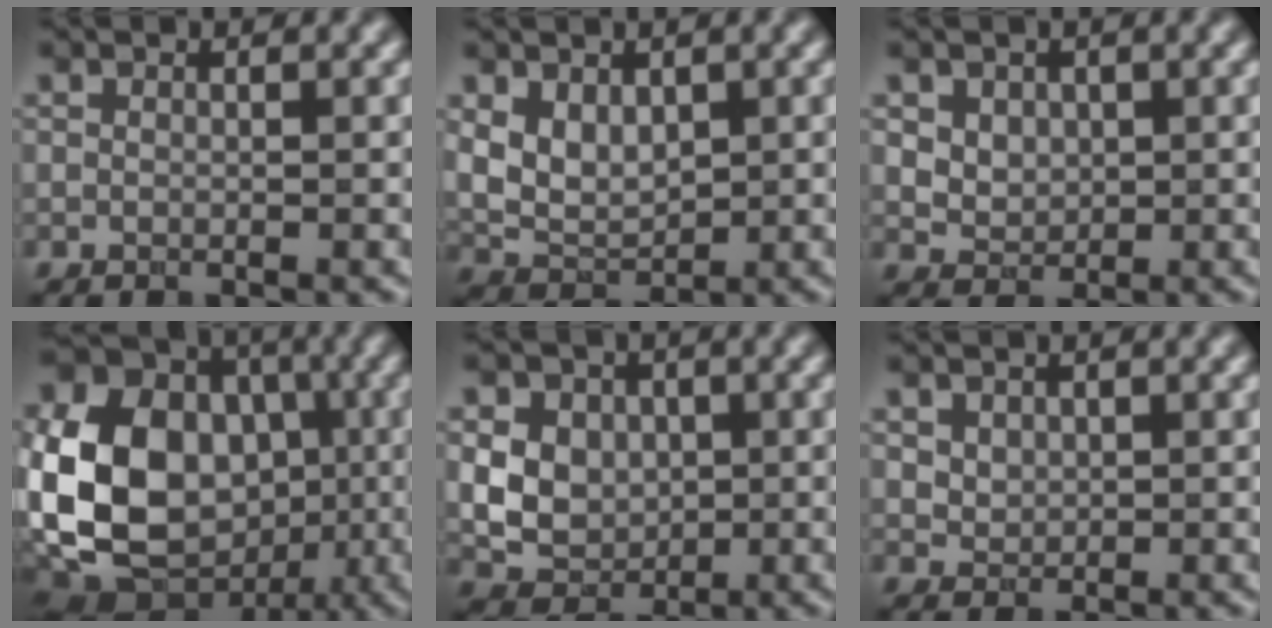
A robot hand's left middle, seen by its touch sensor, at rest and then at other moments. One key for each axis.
{"total": 3.7, "fx": 0.9, "fy": 2.6, "fz": 2.5, "tx": -0.053, "ty": -0.007, "tz": 0.022}
{"total": 3.5, "fx": 1.6, "fy": 2.6, "fz": 1.7, "tx": -0.043, "ty": 0.002, "tz": 0.040}
{"total": 16.5, "fx": -1.9, "fy": 13.2, "fz": 9.7, "tx": -0.212, "ty": -0.008, "tz": -0.034}
{"total": 7.8, "fx": 1.6, "fy": 6.5, "fz": 4.0, "tx": -0.060, "ty": 0.026, "tz": 0.016}
{"total": 1.4, "fx": 0.7, "fy": 1.1, "fz": 0.5, "tx": -0.013, "ty": -0.008, "tz": 0.024}